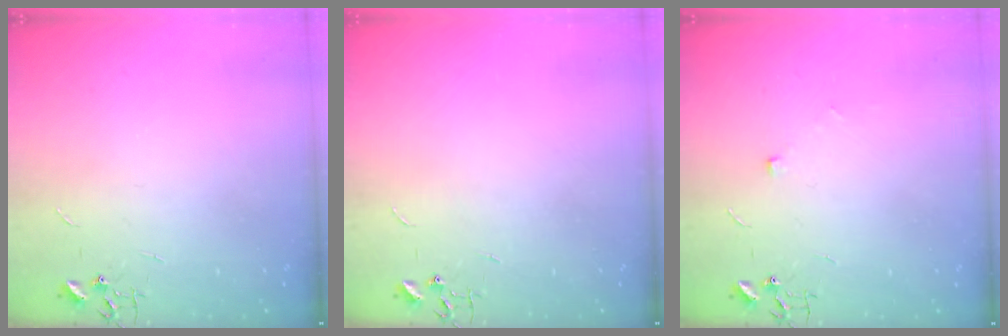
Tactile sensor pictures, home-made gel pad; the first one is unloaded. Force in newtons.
{"total": 0.0}
{"total": 4.1, "press": 3.9, "slide": 1.1}